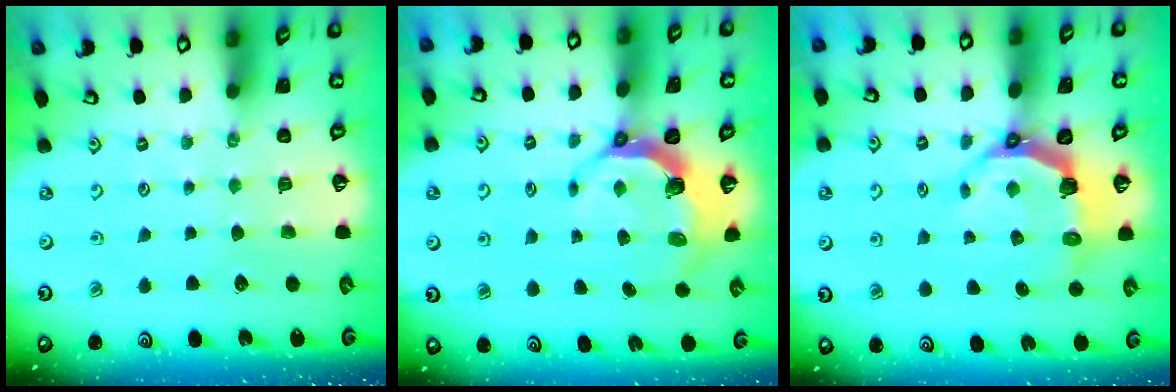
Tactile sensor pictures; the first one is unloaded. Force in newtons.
{"total": 6.6, "press": 5.1, "slide": 4.2}
{"total": 7.5, "press": 5.8, "slide": 4.7}